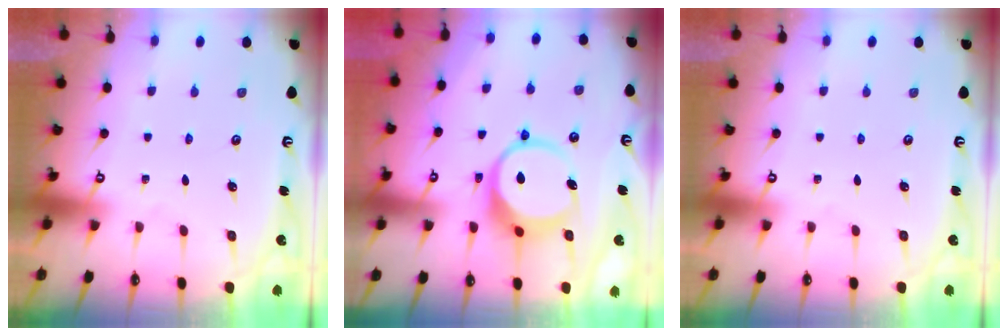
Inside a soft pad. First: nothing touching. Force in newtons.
{"total": 9.6, "press": 9.5, "slide": 1.3}
{"total": 0.0}